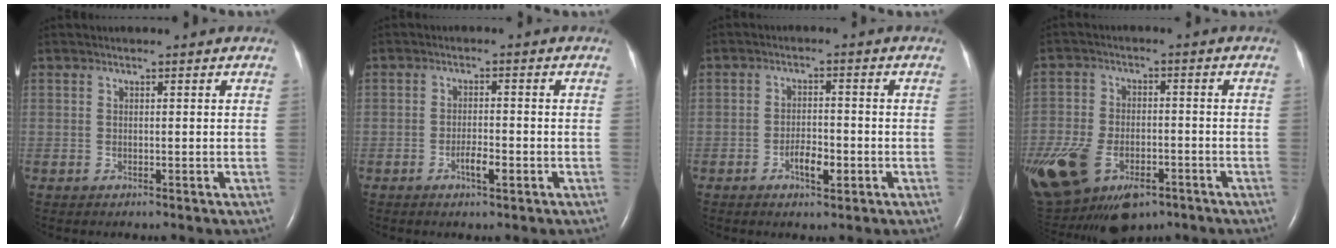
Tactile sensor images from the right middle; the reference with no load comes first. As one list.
[{"total": 2.7, "force": [-1.3, 0.6, 2.3], "torque": [-0.041, 0.001, -0.020]}, {"total": 3.7, "force": [-1.6, 1.3, 3.1], "torque": [-0.056, 0.003, -0.026]}, {"total": 27.2, "force": [-12.9, 17.5, 16.4], "torque": [-0.443, -0.030, -0.202]}]